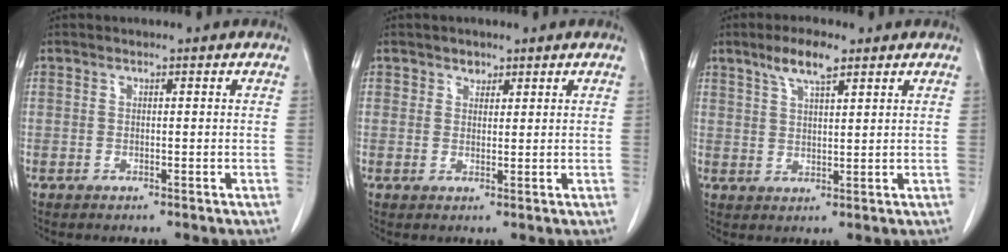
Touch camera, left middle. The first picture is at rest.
{"total": 1.5, "force": [1.0, 1.1, 0.2], "torque": [0.001, -0.003, 0.015]}
{"total": 5.4, "force": [3.6, 1.1, 3.8], "torque": [-0.078, 0.006, 0.066]}